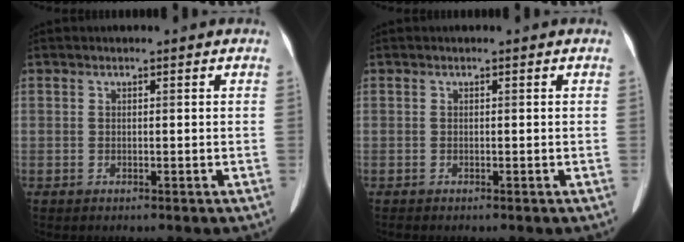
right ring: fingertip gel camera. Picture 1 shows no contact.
{"total": 0.0}